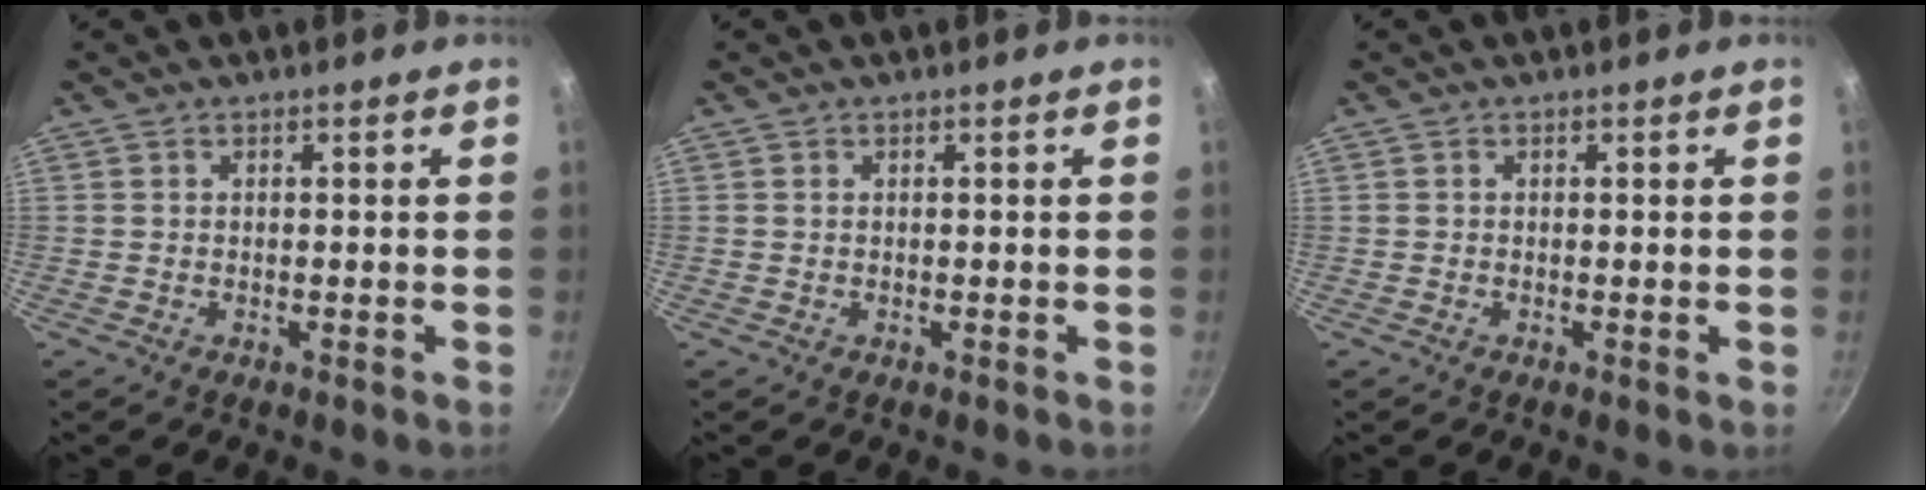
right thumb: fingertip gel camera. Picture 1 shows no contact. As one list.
[{"total": 0.0}, {"total": 0.0}]